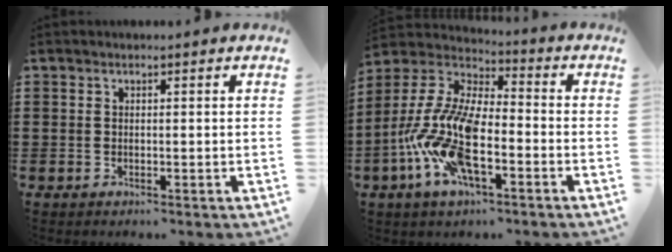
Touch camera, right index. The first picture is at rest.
{"total": 14.4, "force": [-5.3, 6.0, 12.1], "torque": [-0.298, -0.015, -0.112]}